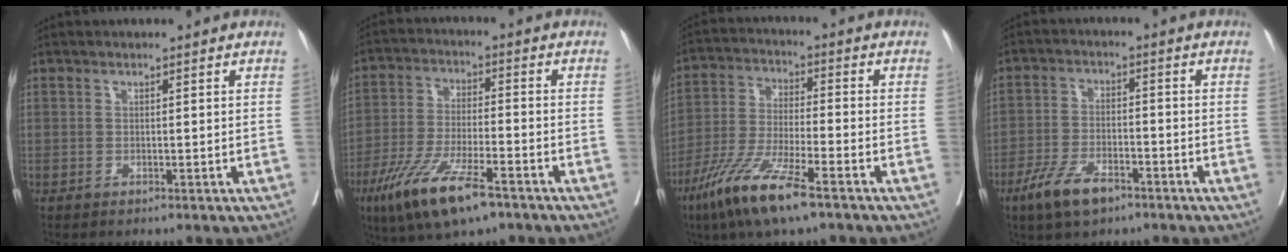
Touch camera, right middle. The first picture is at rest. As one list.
[{"total": 12.8, "force": [-7.8, 2.6, 9.8], "torque": [-0.191, -0.025, -0.135]}, {"total": 12.0, "force": [-7.5, 1.3, 9.2], "torque": [-0.194, -0.031, -0.142]}, {"total": 7.2, "force": [-4.7, 2.7, 4.8], "torque": [-0.102, -0.006, -0.084]}]